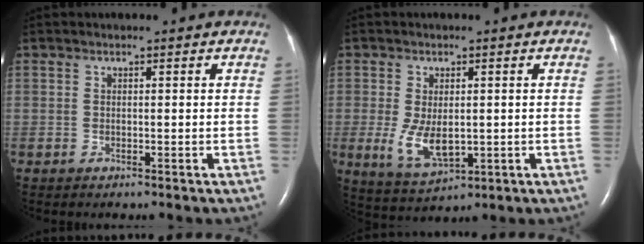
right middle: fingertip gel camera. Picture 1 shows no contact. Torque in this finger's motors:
{"motor_torque": [1.22, -0.37, 0.53, 0.08]}